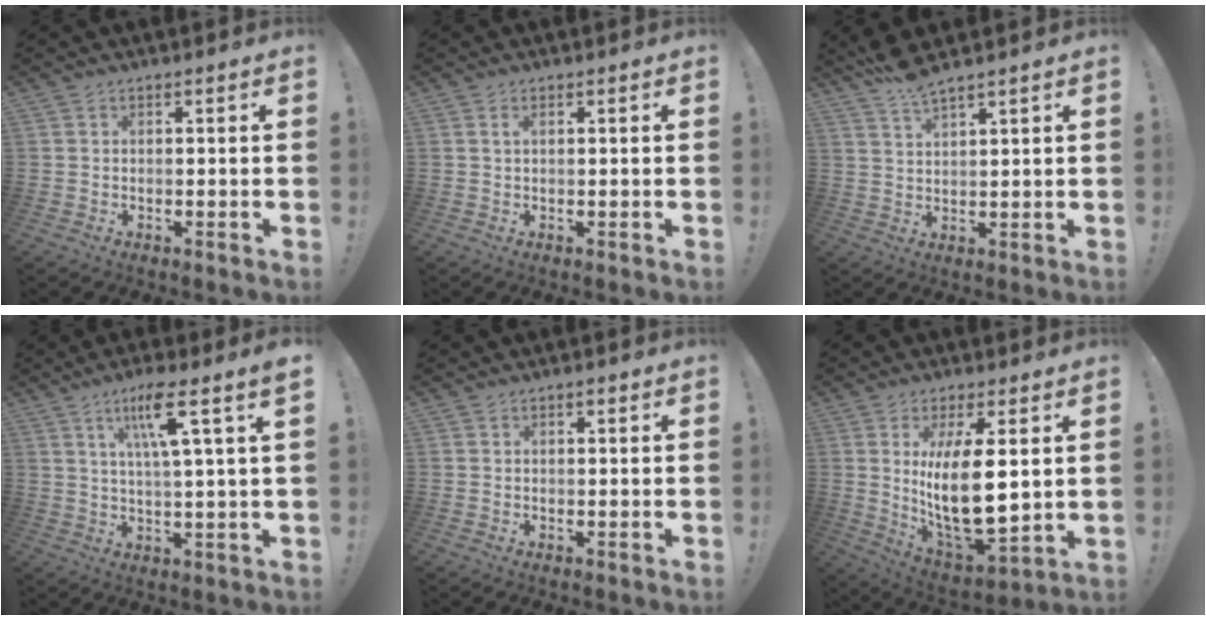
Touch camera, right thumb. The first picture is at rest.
{"total": 1.4, "force": [0.6, 0.6, 1.1], "torque": [-0.021, 0.001, 0.009]}
{"total": 5.1, "force": [4.3, 0.6, 2.5], "torque": [-0.057, -0.023, 0.079]}
{"total": 10.2, "force": [4.5, 0.0, 9.2], "torque": [-0.162, -0.004, 0.062]}
{"total": 0.6, "force": [0.3, 0.4, 0.3], "torque": [-0.002, 0.000, 0.004]}
{"total": 17.0, "force": [3.3, 6.3, 15.4], "torque": [-0.288, -0.044, 0.052]}